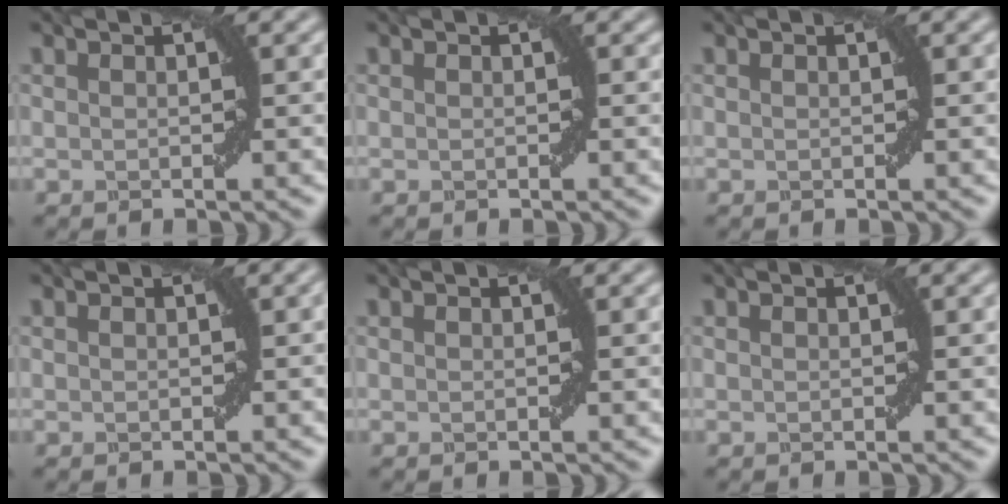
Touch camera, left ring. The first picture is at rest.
{"total": 0.0}
{"total": 0.0}
{"total": 0.0}
{"total": 0.0}
{"total": 0.0}